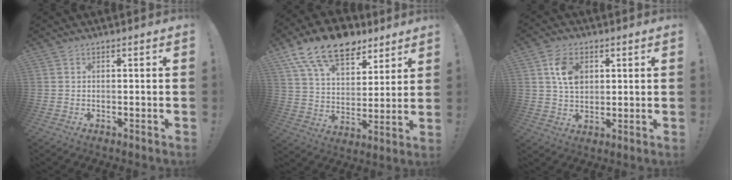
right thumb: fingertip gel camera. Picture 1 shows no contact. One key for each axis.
{"total": 17.4, "fx": 11.4, "fy": 9.5, "fz": 9.1, "tx": -0.158, "ty": -0.070, "tz": 0.208}
{"total": 8.7, "fx": 2.6, "fy": 6.2, "fz": 5.6, "tx": -0.091, "ty": 0.003, "tz": 0.049}